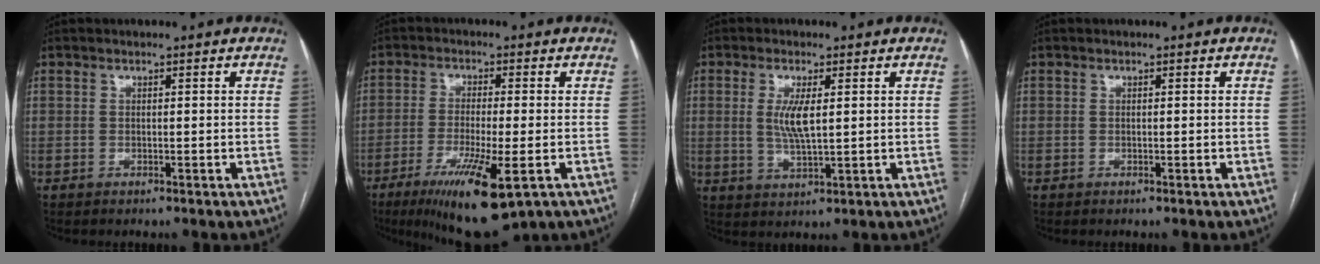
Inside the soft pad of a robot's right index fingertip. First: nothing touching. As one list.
[{"total": 12.4, "force": [-5.9, 1.9, 10.7], "torque": [-0.184, -0.034, -0.092]}, {"total": 4.9, "force": [0.9, 1.2, 4.7], "torque": [-0.099, -0.003, 0.020]}, {"total": 0.0}]